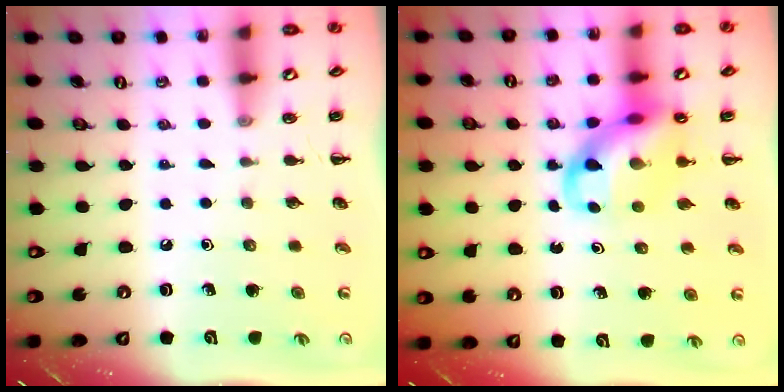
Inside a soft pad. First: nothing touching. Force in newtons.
{"total": 11.3, "press": 10.9, "slide": 2.8}